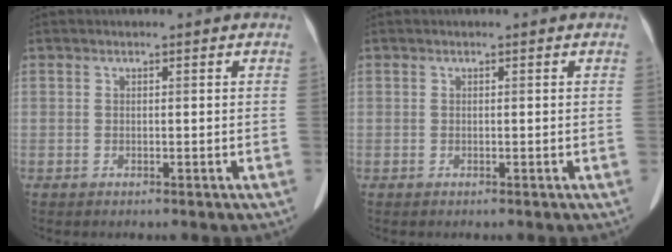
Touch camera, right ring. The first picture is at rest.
{"total": 0.0}